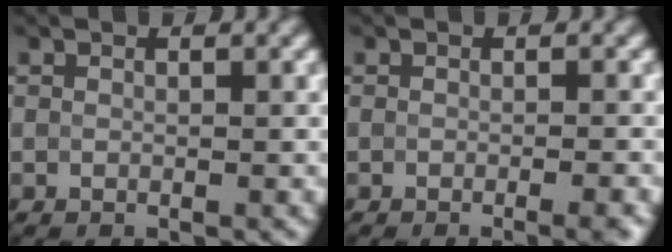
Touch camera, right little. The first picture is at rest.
{"total": 1.9, "force": [-1.1, 0.2, 1.5], "torque": [-0.018, 0.001, -0.011]}